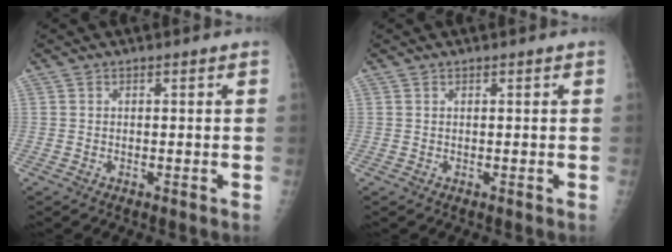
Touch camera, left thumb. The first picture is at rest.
{"total": 0.0}